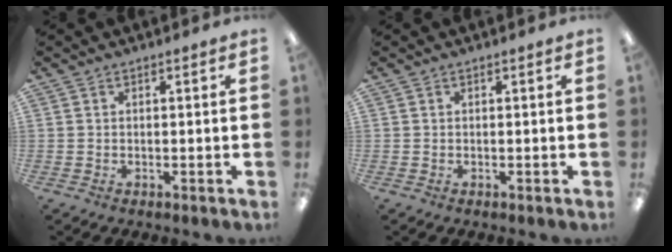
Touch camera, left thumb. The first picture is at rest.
{"total": 0.0}